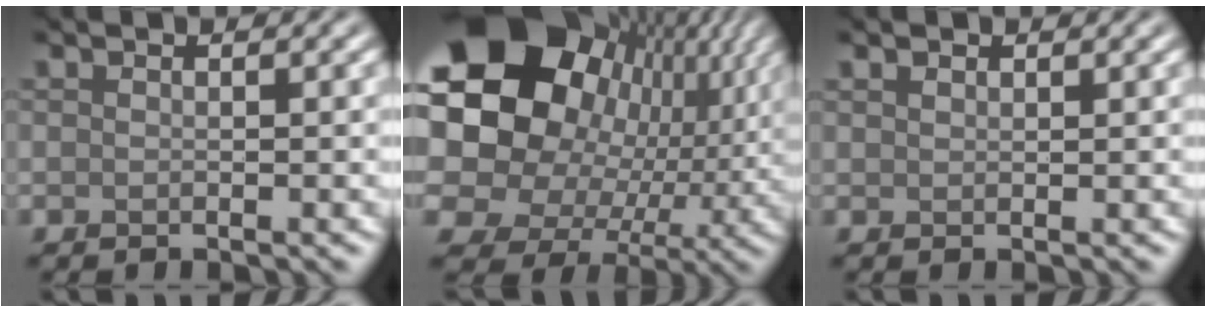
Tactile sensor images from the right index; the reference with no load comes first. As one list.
[{"total": 21.6, "force": [5.0, 17.0, 12.4], "torque": [-0.240, 0.014, 0.073]}, {"total": 0.8, "force": [0.6, 0.4, 0.3], "torque": [-0.007, 0.001, 0.011]}]